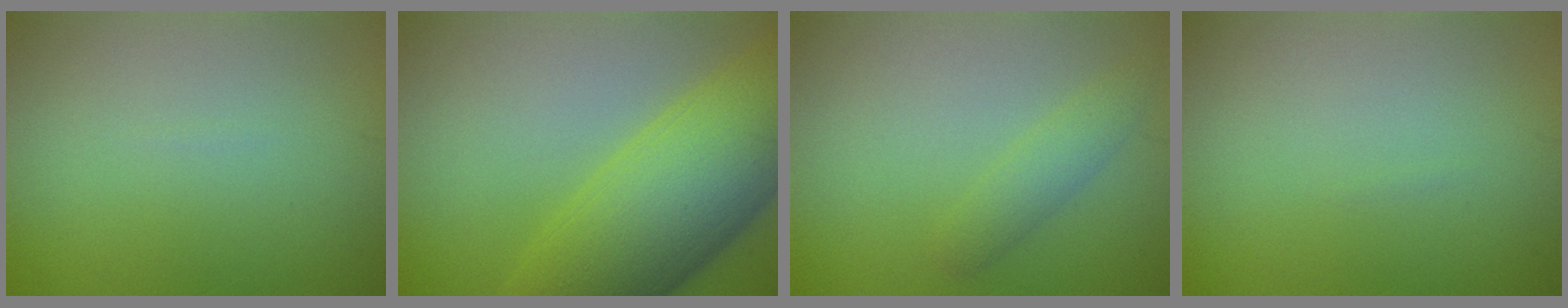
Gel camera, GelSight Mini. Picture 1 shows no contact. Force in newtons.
{"total": 11.5, "press": 11.5, "slide": 0.3}
{"total": 1.9, "press": 1.9, "slide": 0.1}
{"total": 0.0}